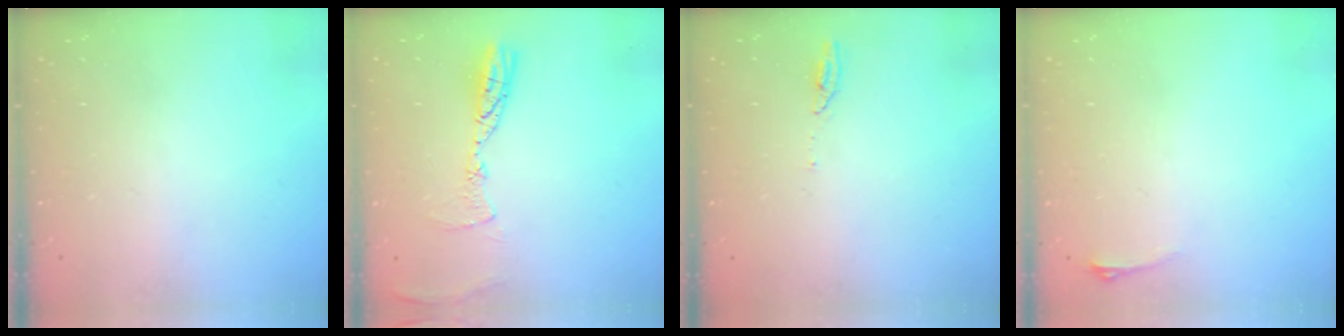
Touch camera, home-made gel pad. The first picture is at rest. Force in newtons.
{"total": 9.3, "press": 9.3, "slide": 0.9}
{"total": 3.5, "press": 3.5, "slide": 0.3}
{"total": 2.9, "press": 2.6, "slide": 1.5}